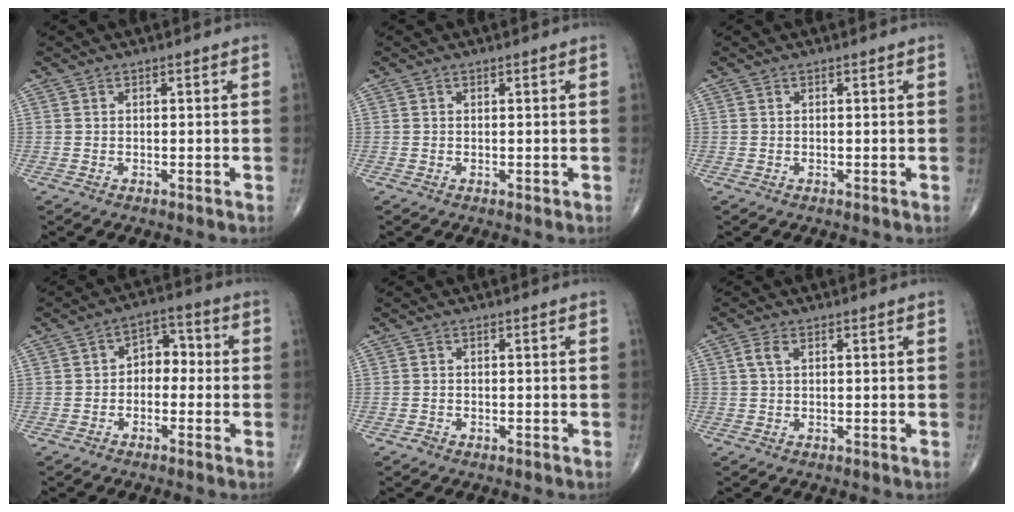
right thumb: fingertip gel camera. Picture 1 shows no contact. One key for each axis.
{"total": 0.0}
{"total": 0.0}
{"total": 5.8, "fx": -0.8, "fy": 4.2, "fz": 3.9, "tx": -0.028, "ty": 0.031, "tz": -0.029}
{"total": 0.7, "fx": -0.5, "fy": 0.5, "fz": 0.2, "tx": -0.004, "ty": 0.002, "tz": -0.013}
{"total": 2.0, "fx": 0.5, "fy": 1.0, "fz": 1.6, "tx": -0.041, "ty": 0.009, "tz": 0.012}